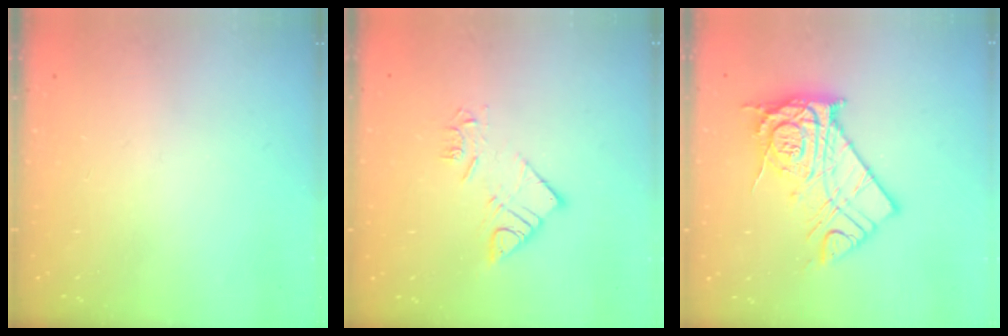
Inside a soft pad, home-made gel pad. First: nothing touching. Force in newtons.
{"total": 9.0, "press": 9.0, "slide": 0.4}
{"total": 16.4, "press": 16.4, "slide": 1.2}